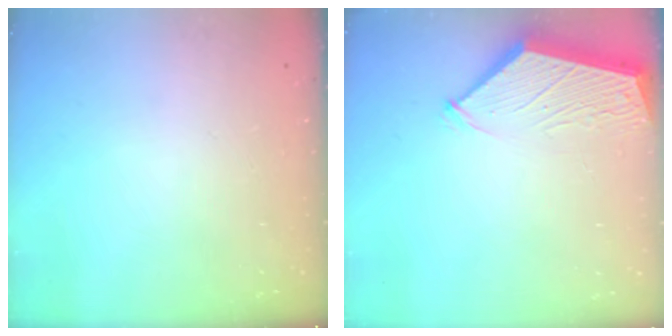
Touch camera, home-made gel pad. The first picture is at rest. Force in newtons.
{"total": 2.9, "press": 2.8, "slide": 0.4}